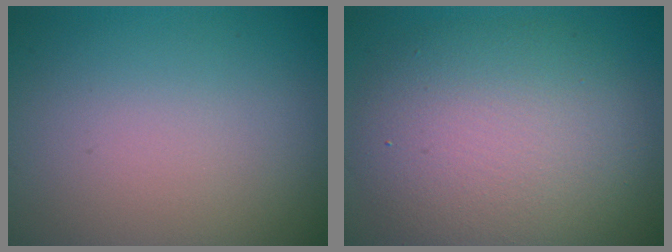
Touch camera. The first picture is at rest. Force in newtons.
{"total": 8.5, "press": 8.5, "slide": 0.5}